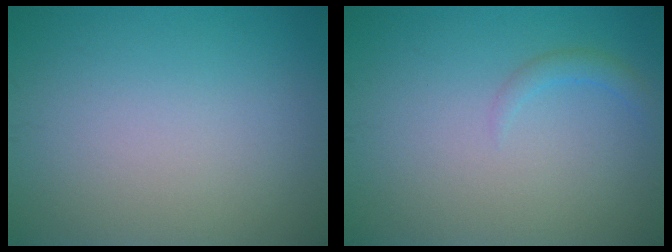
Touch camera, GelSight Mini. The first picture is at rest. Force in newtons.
{"total": 1.1, "press": 1.1, "slide": 0.1}